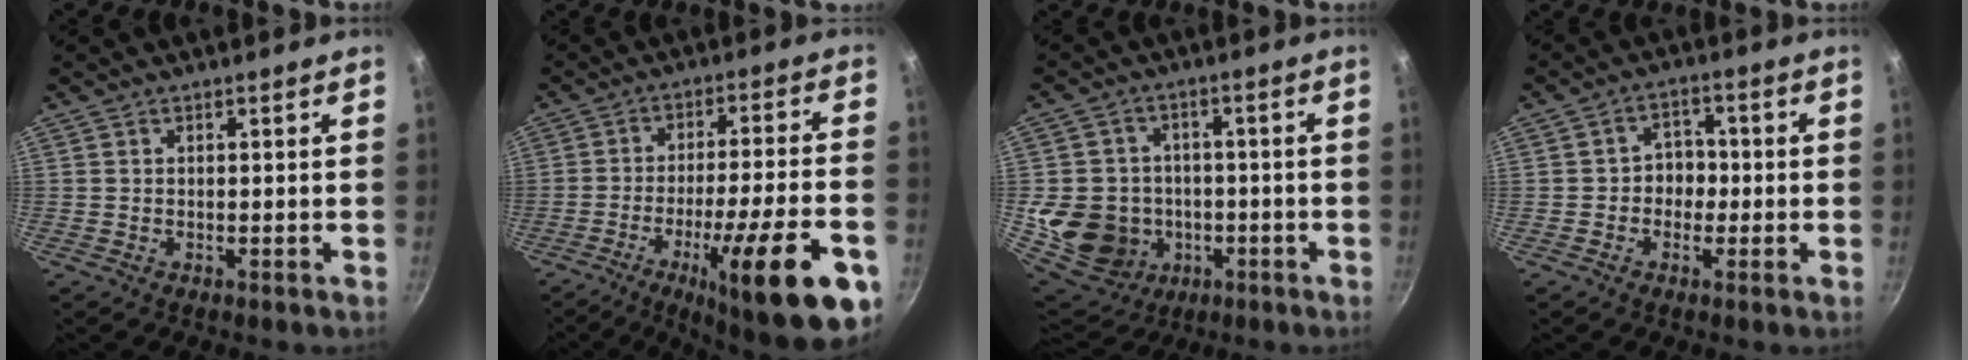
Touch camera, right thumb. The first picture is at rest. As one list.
[{"total": 23.1, "force": [-10.1, 4.9, 20.2], "torque": [-0.272, 0.030, -0.145]}, {"total": 14.4, "force": [-2.3, 13.0, 5.9], "torque": [-0.090, 0.023, -0.022]}, {"total": 4.7, "force": [-0.8, 4.0, 2.2], "torque": [0.006, 0.015, -0.018]}]